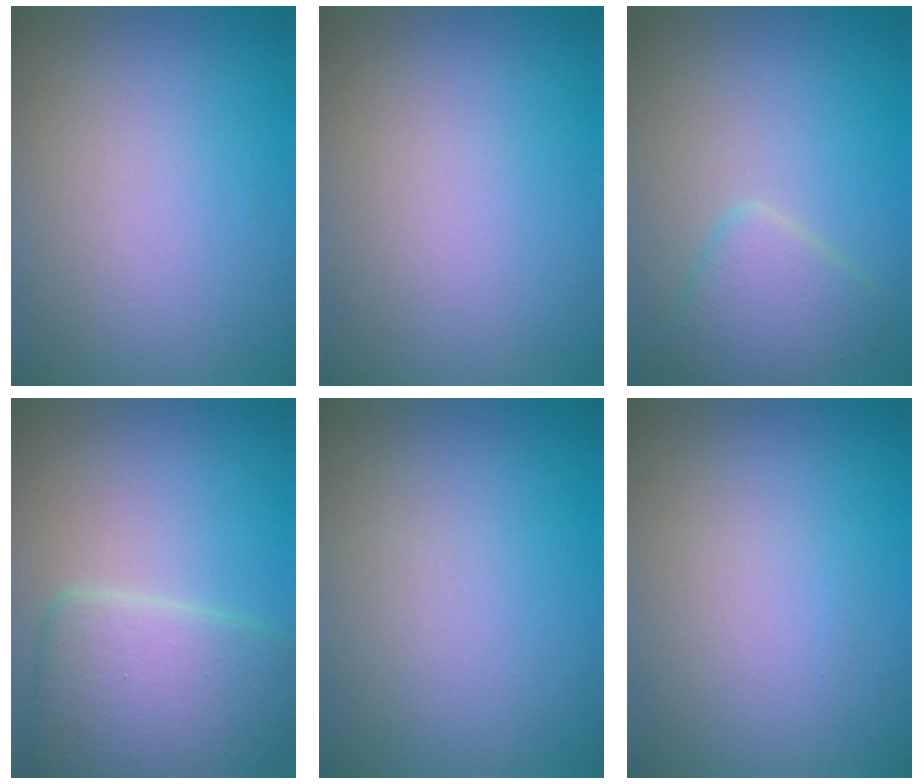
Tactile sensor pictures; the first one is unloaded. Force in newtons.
{"total": 0.0}
{"total": 3.2, "press": 3.2, "slide": 0.1}
{"total": 6.2, "press": 6.2, "slide": 0.2}
{"total": 0.0}
{"total": 0.0}